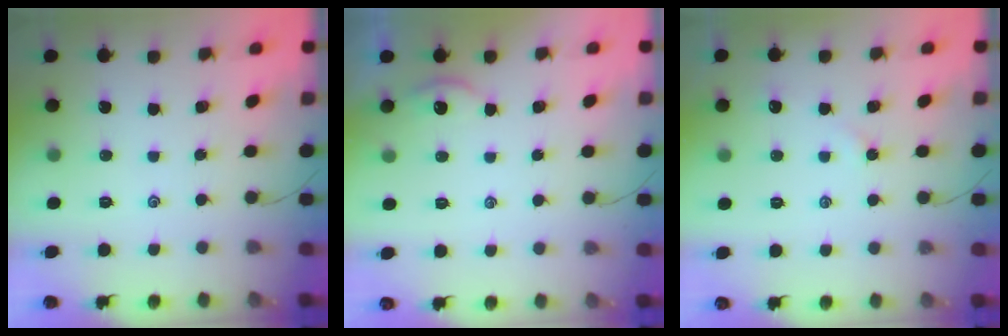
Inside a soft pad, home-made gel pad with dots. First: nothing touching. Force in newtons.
{"total": 2.2, "press": 2.2, "slide": 0.3}
{"total": 3.6, "press": 3.6, "slide": 0.6}